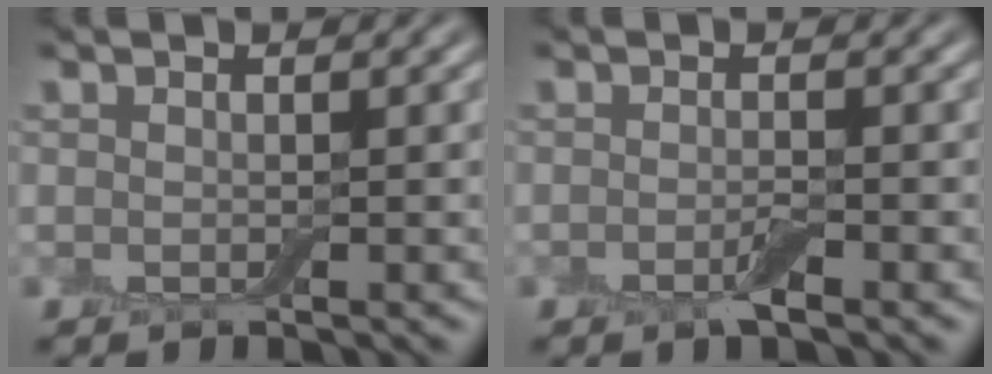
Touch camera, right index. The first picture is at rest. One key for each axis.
{"total": 1.3, "fx": -0.7, "fy": 0.2, "fz": 1.1, "tx": -0.022, "ty": -0.003, "tz": -0.015}